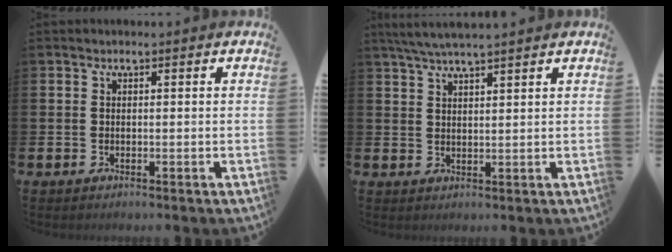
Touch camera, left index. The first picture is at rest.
{"total": 5.1, "force": [4.8, 0.0, 1.7], "torque": [-0.042, -0.018, 0.086]}